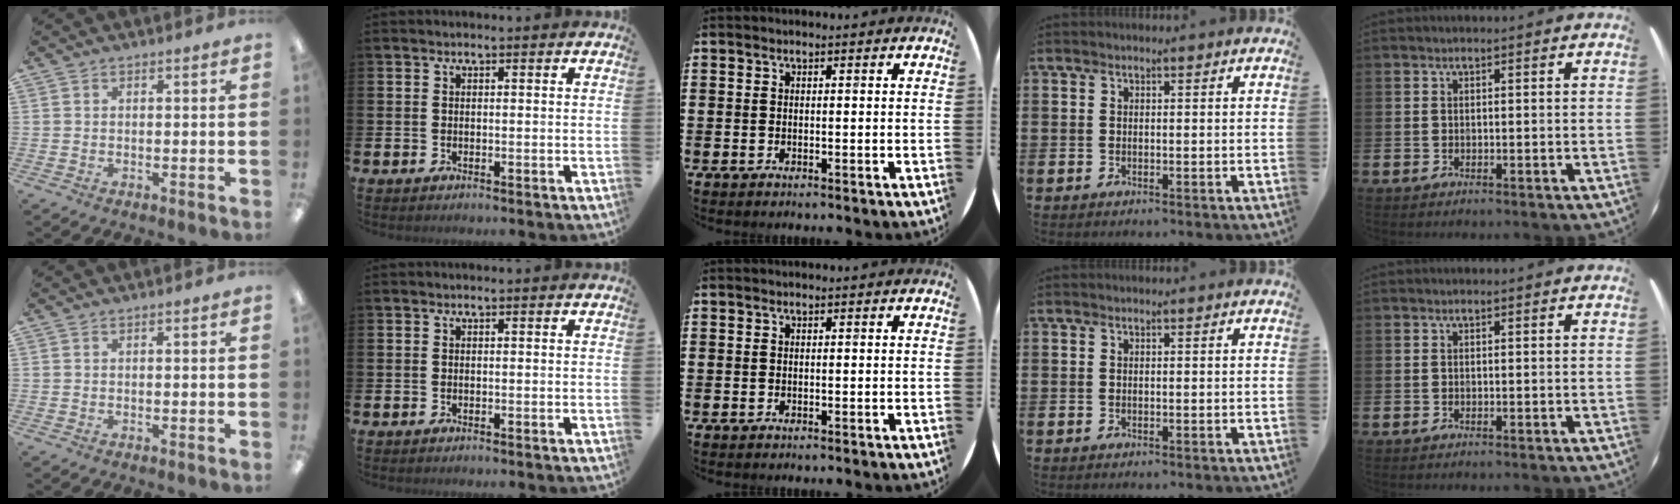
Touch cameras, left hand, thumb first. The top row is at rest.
{}